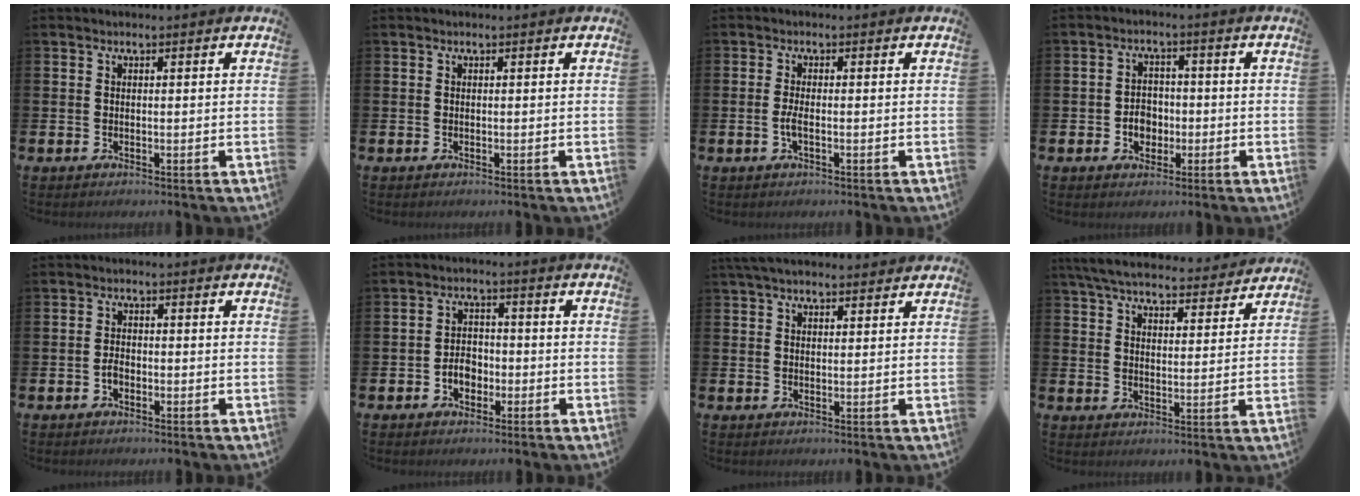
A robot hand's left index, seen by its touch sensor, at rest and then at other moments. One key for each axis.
{"total": 0.0}
{"total": 1.9, "fx": -0.5, "fy": 0.5, "fz": 1.7, "tx": -0.038, "ty": 0.003, "tz": -0.008}
{"total": 3.5, "fx": -0.9, "fy": 2.9, "fz": 1.7, "tx": -0.028, "ty": 0.002, "tz": -0.023}
{"total": 1.6, "fx": -0.7, "fy": 1.1, "fz": 1.0, "tx": -0.016, "ty": 0.003, "tz": -0.014}
{"total": 3.3, "fx": -1.3, "fy": 2.4, "fz": 1.9, "tx": -0.027, "ty": 0.001, "tz": -0.030}
{"total": 3.7, "fx": 3.2, "fy": 1.0, "fz": 1.5, "tx": -0.034, "ty": -0.006, "tz": 0.060}
{"total": 6.7, "fx": 6.3, "fy": 1.3, "fz": 1.7, "tx": -0.054, "ty": -0.037, "tz": 0.112}